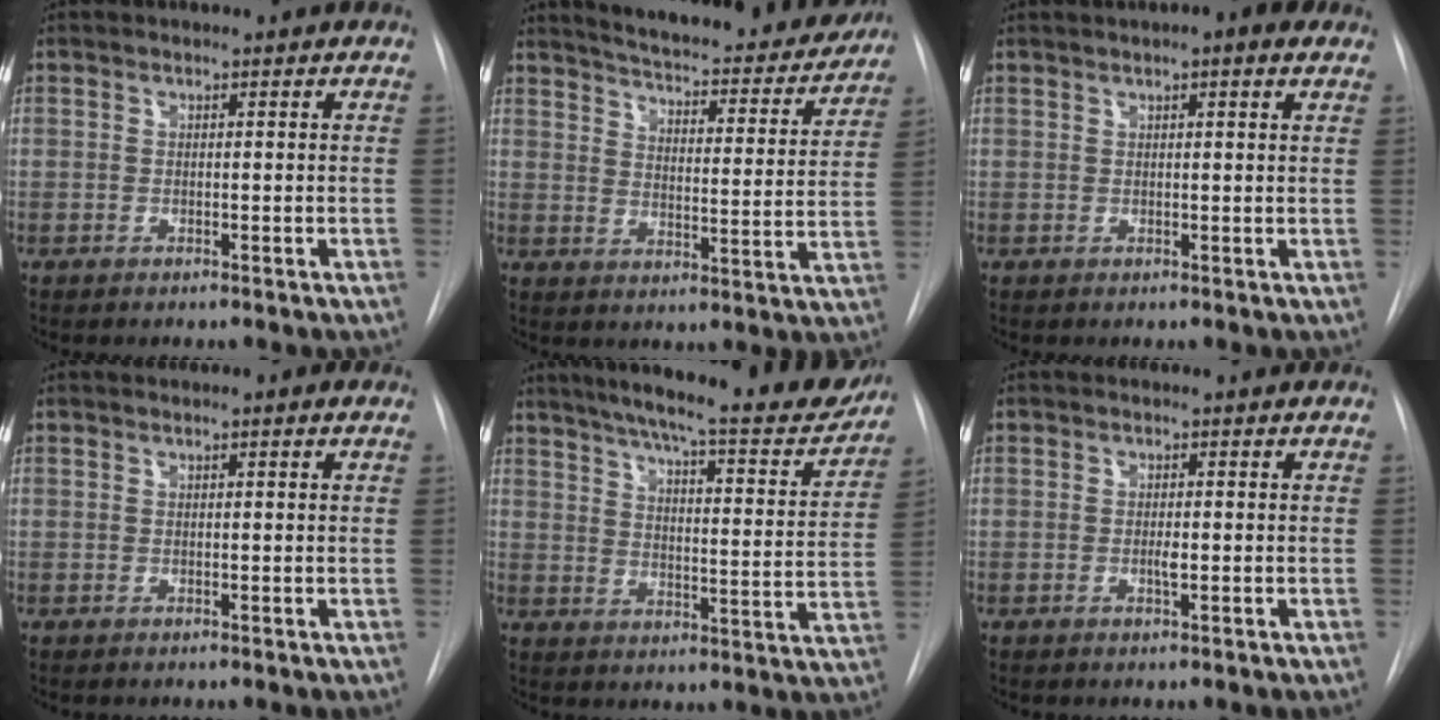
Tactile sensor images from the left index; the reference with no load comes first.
{"total": 22.8, "force": [20.9, 4.2, 8.1], "torque": [-0.121, -0.048, 0.261]}
{"total": 4.3, "force": [2.8, 0.8, 3.2], "torque": [-0.045, 0.017, 0.033]}
{"total": 1.0, "force": [0.5, 0.1, 0.9], "torque": [-0.015, 0.003, 0.004]}
{"total": 23.6, "force": [20.4, 3.1, 11.5], "torque": [-0.172, -0.043, 0.258]}
{"total": 1.0, "force": [-0.3, 0.1, 1.0], "torque": [-0.019, -0.004, -0.005]}